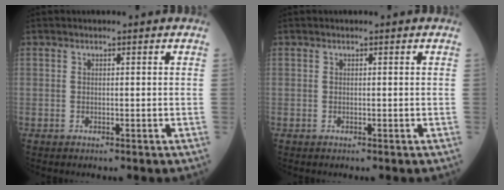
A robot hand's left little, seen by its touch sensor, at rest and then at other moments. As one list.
[{"total": 0.0}]